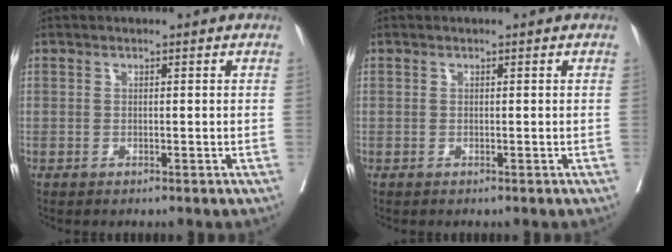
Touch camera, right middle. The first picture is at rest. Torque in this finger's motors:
{"motor_torque": [0.00, 0.00, 0.00, 0.01]}